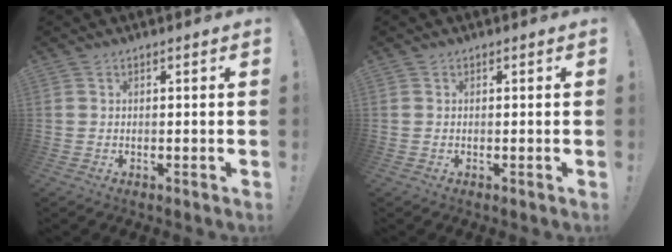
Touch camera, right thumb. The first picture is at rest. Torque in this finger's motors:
{"motor_torque": [0.22, 1.83, 0.36, -0.14, 0.00]}